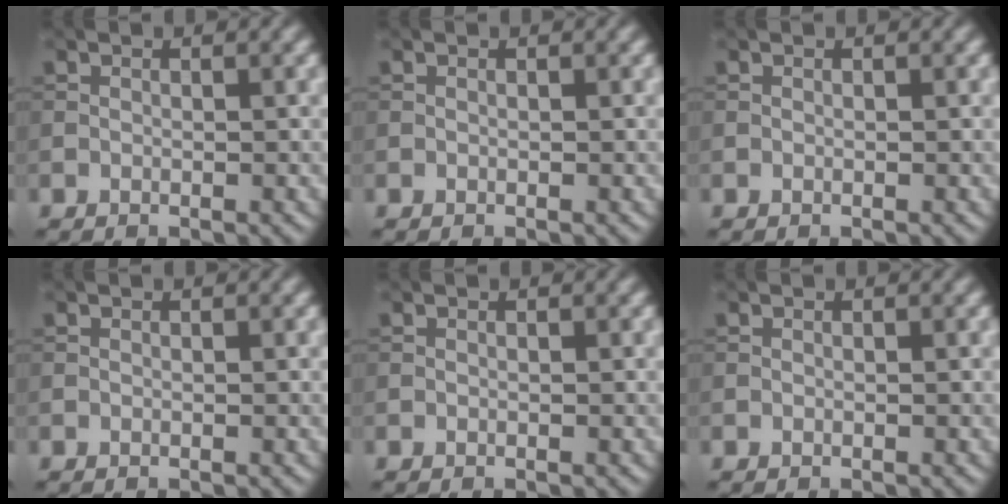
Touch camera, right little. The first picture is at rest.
{"total": 0.0}
{"total": 0.0}
{"total": 0.0}
{"total": 0.0}
{"total": 0.0}